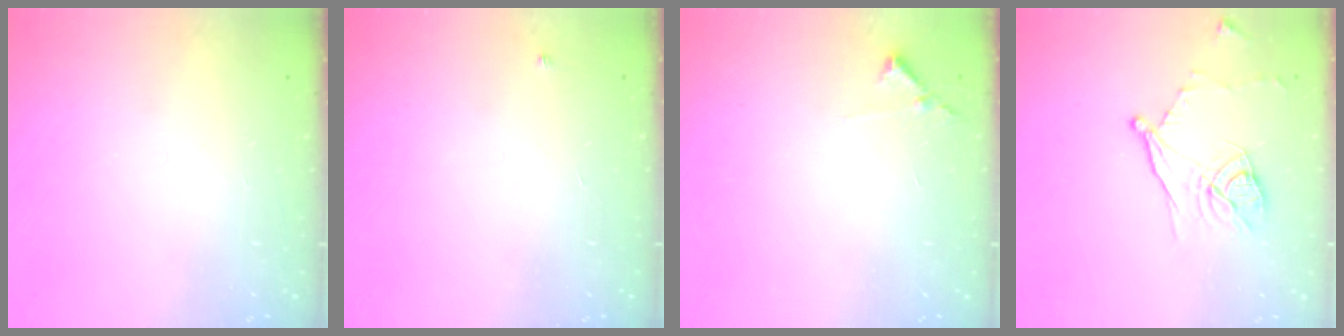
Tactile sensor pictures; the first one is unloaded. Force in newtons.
{"total": 2.7, "press": 2.7, "slide": 0.4}
{"total": 5.5, "press": 5.5, "slide": 0.4}
{"total": 11.3, "press": 11.0, "slide": 2.3}